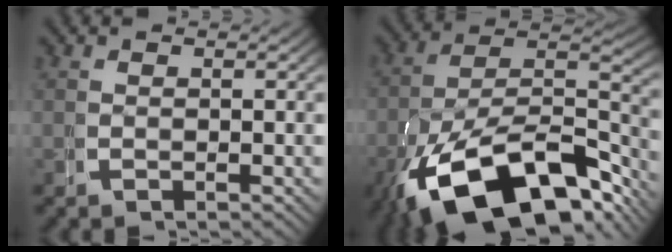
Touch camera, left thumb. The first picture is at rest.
{"total": 17.5, "force": [-7.1, 9.8, 12.6], "torque": [-0.233, -0.063, -0.084]}